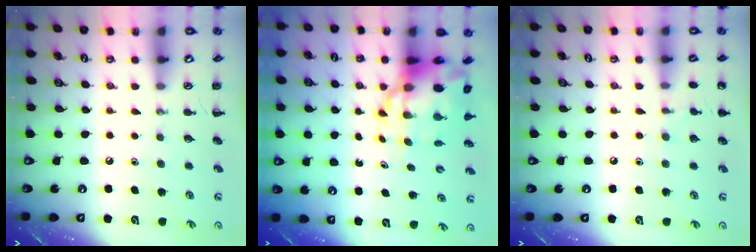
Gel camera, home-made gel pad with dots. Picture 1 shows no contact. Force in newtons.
{"total": 11.1, "press": 10.8, "slide": 2.9}
{"total": 5.6, "press": 5.4, "slide": 1.7}